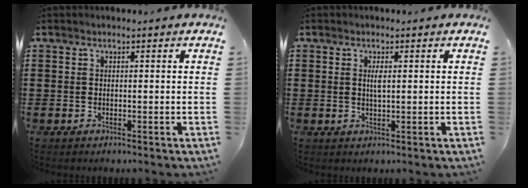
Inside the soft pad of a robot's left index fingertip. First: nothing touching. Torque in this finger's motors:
{"motor_torque": [0.54, -0.10, 0.06, 0.04]}